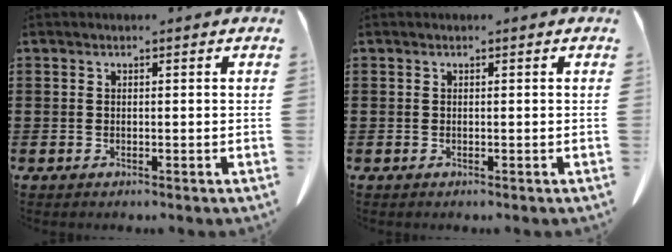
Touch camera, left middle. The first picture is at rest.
{"total": 0.0}